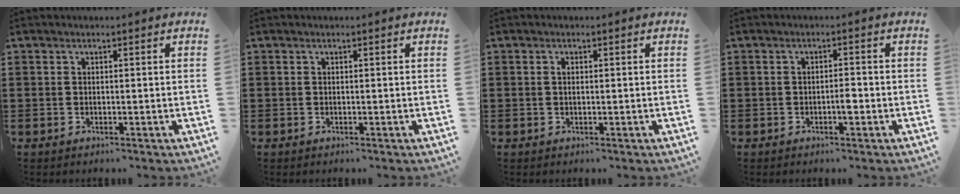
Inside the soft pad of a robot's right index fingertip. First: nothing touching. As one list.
[{"total": 0.0}, {"total": 0.8, "force": [0.1, 0.3, 0.7], "torque": [-0.015, 0.000, 0.002]}, {"total": 2.0, "force": [-0.8, 0.7, 1.7], "torque": [-0.032, 0.002, -0.015]}]